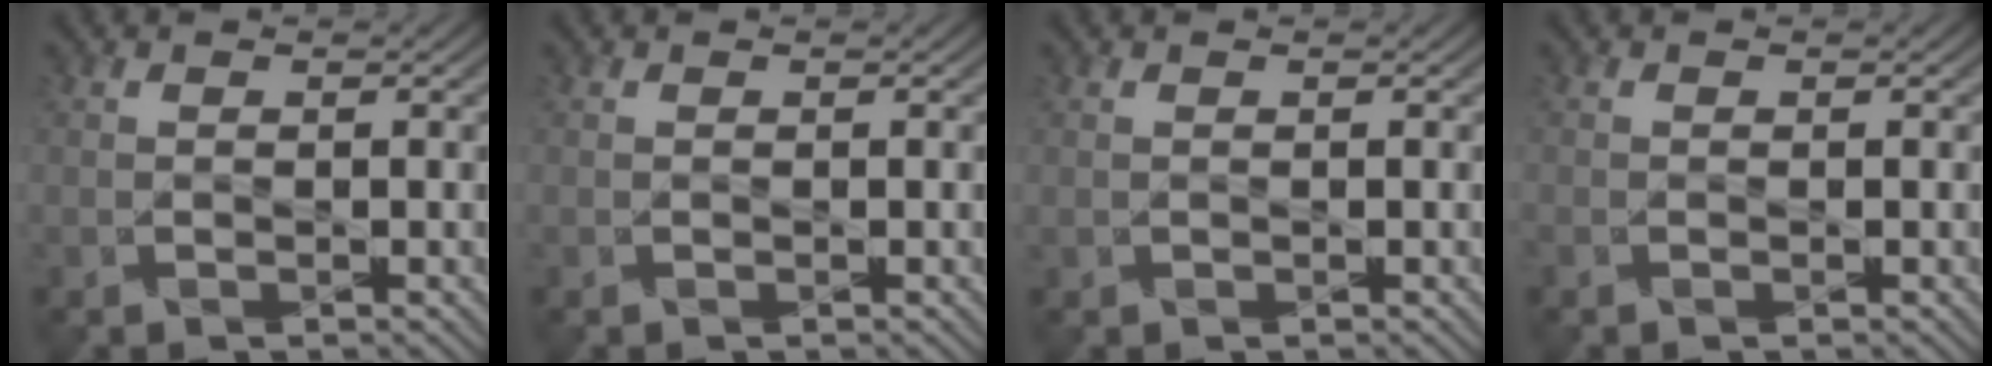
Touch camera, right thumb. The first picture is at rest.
{"total": 0.0}
{"total": 0.0}
{"total": 0.7, "force": [-0.5, 0.3, 0.2], "torque": [-0.008, -0.004, -0.011]}